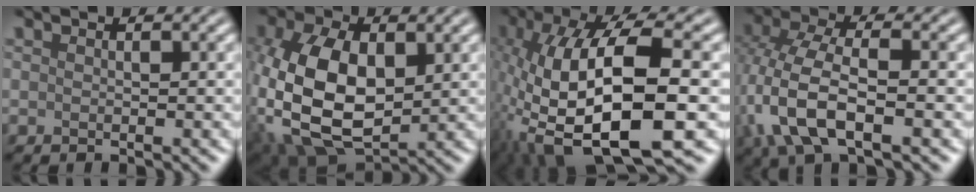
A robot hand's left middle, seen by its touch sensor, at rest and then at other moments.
{"total": 11.2, "force": [-0.7, 6.7, 9.0], "torque": [-0.212, -0.002, -0.013]}
{"total": 15.6, "force": [-2.8, 5.8, 14.2], "torque": [-0.279, 0.005, -0.053]}
{"total": 8.5, "force": [-2.4, 4.2, 7.0], "torque": [-0.161, 0.001, -0.056]}